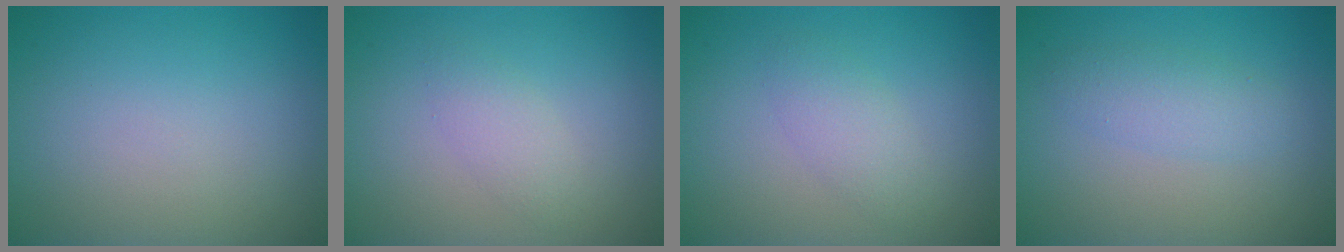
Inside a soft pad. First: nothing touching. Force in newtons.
{"total": 1.8, "press": 1.8, "slide": 0.0}
{"total": 2.1, "press": 2.1, "slide": 0.0}
{"total": 2.2, "press": 2.2, "slide": 0.1}